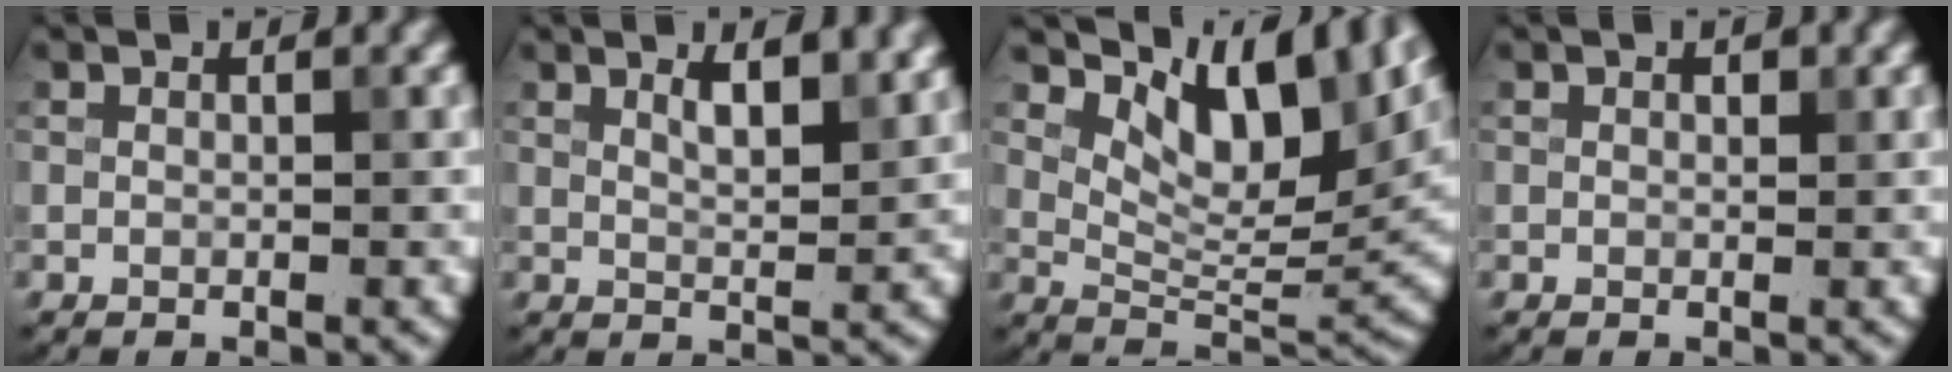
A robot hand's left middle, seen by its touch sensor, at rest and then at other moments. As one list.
[{"total": 3.5, "force": [2.0, 1.1, 2.7], "torque": [-0.036, 0.002, 0.031]}, {"total": 10.8, "force": [6.3, 4.6, 7.6], "torque": [-0.110, 0.000, 0.114]}, {"total": 0.7, "force": [0.3, 0.4, 0.5], "torque": [-0.006, -0.001, 0.003]}]